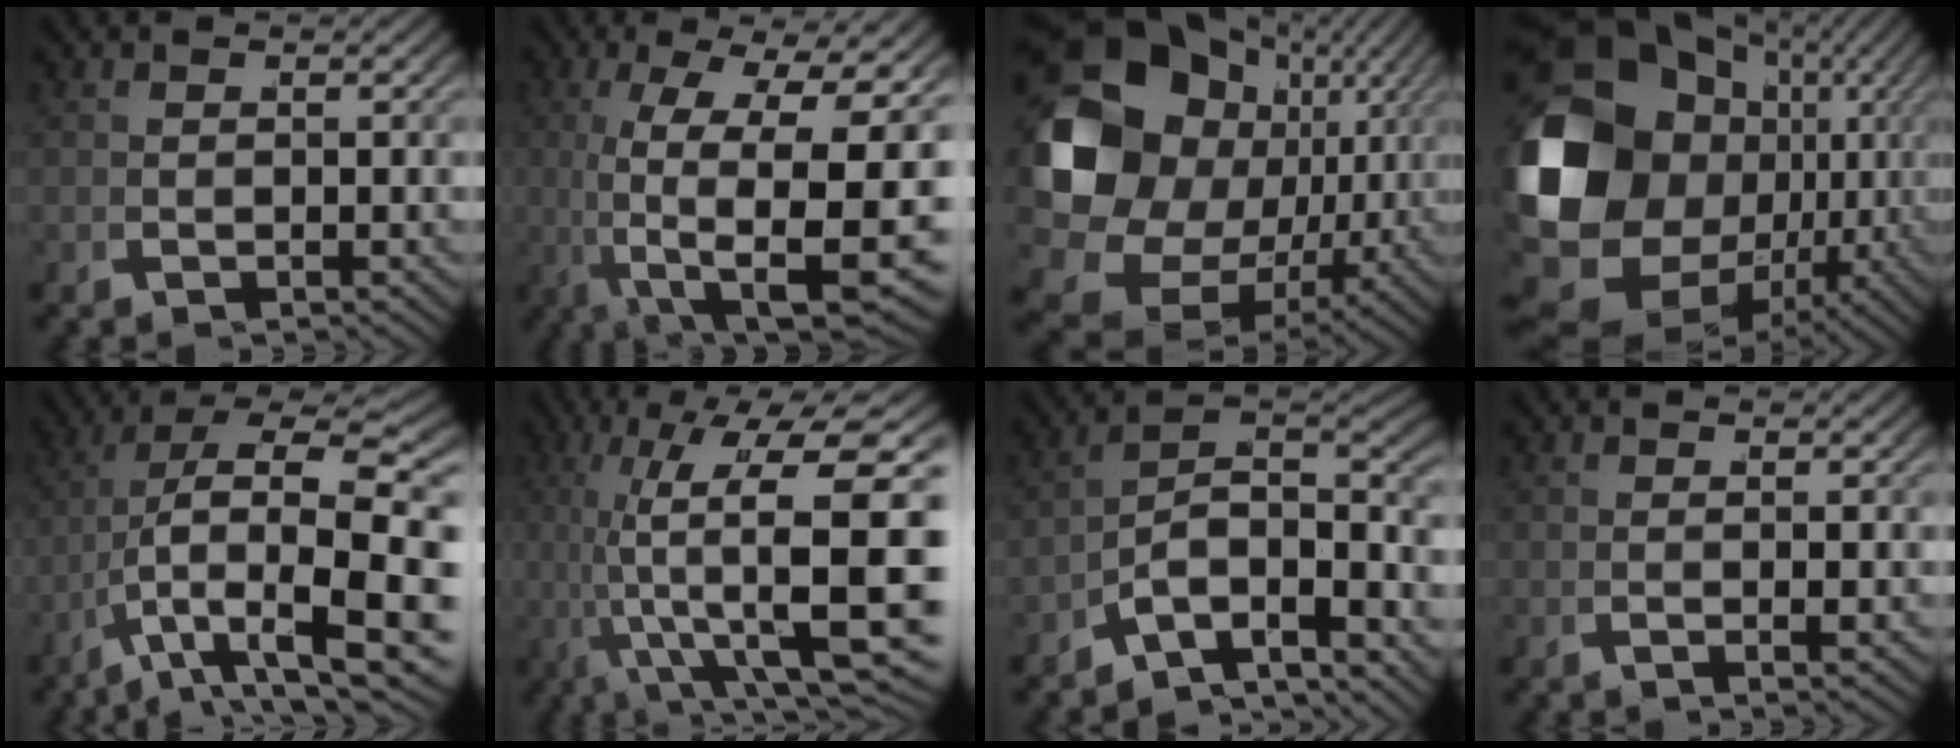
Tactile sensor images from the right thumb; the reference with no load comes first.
{"total": 17.7, "force": [-1.2, 9.1, 15.1], "torque": [-0.277, -0.062, 0.020]}
{"total": 19.2, "force": [-0.1, 13.9, 13.2], "torque": [-0.272, -0.057, 0.026]}
{"total": 21.1, "force": [-1.4, 15.4, 14.4], "torque": [-0.304, -0.060, 0.003]}
{"total": 12.8, "force": [-0.3, 6.2, 11.2], "torque": [-0.202, -0.037, 0.024]}
{"total": 15.5, "force": [1.4, 7.8, 13.3], "torque": [-0.242, -0.050, 0.055]}
{"total": 13.4, "force": [-2.1, 9.6, 9.1], "torque": [-0.169, -0.048, -0.029]}
{"total": 0.6, "force": [0.2, 0.1, 0.6], "torque": [-0.009, 0.004, 0.001]}